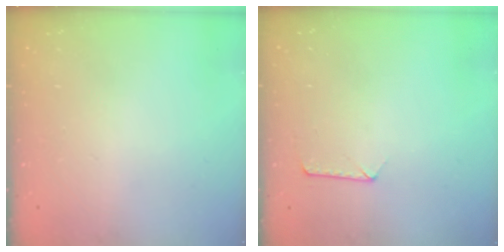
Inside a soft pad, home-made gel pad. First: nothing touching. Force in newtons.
{"total": 7.1, "press": 7.1, "slide": 0.6}